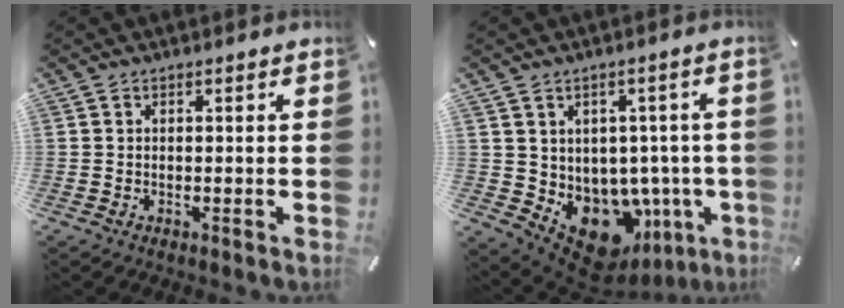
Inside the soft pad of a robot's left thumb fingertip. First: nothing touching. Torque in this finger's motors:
{"motor_torque": [1.78, 2.00, 0.23, 0.17, 0.13]}